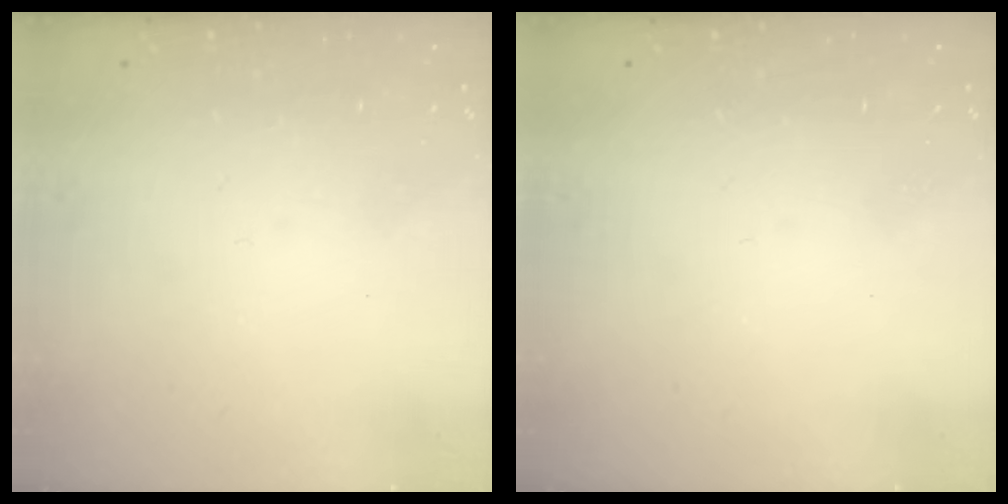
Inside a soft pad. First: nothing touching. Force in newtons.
{"total": 0.0}